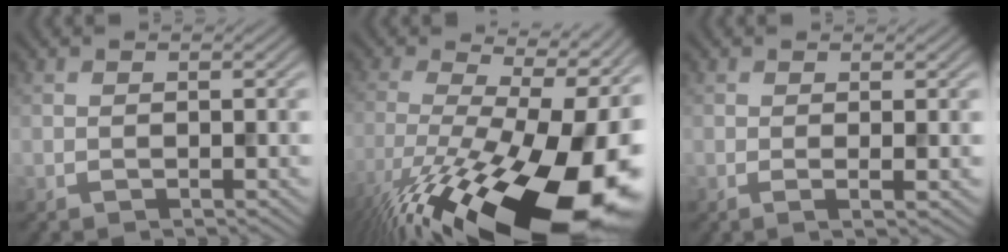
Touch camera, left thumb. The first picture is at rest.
{"total": 20.2, "force": [-8.2, 7.3, 17.0], "torque": [-0.264, -0.032, -0.120]}
{"total": 1.4, "force": [0.1, 0.3, 1.4], "torque": [-0.024, 0.001, -0.002]}